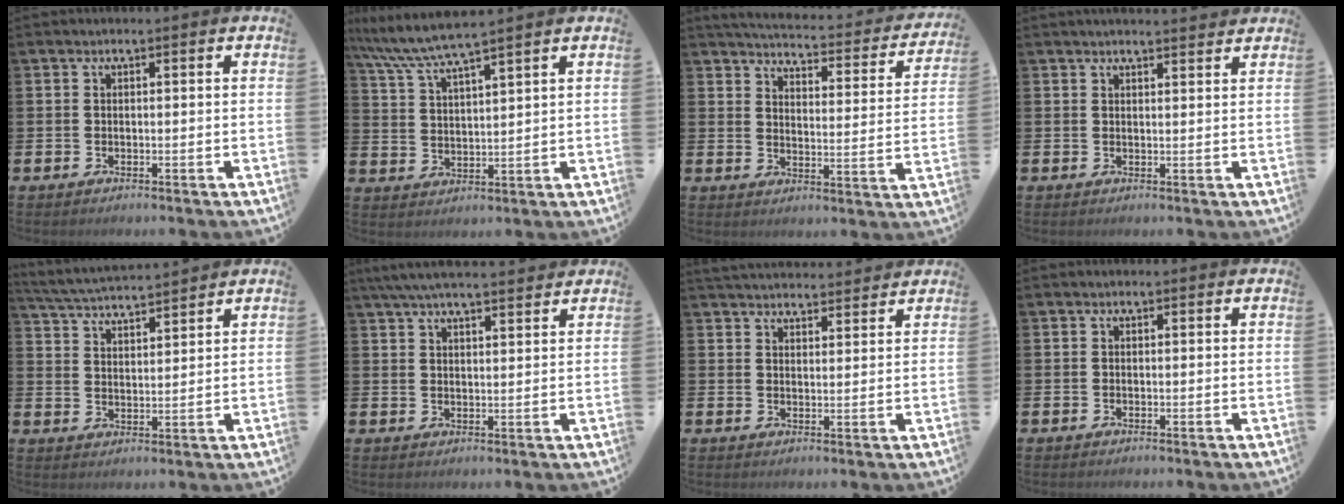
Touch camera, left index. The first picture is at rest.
{"total": 5.9, "force": [5.4, -0.2, 2.2], "torque": [-0.064, -0.027, 0.094]}
{"total": 4.2, "force": [4.1, 0.6, 1.0], "torque": [-0.038, -0.039, 0.064]}
{"total": 2.1, "force": [2.1, 0.1, 0.1], "torque": [0.006, -0.014, 0.036]}
{"total": 4.6, "force": [4.6, 0.1, 0.6], "torque": [-0.037, -0.029, 0.081]}
{"total": 5.4, "force": [5.1, 0.6, 1.9], "torque": [-0.046, -0.015, 0.093]}
{"total": 3.9, "force": [3.9, 0.7, 0.1], "torque": [-0.013, -0.020, 0.072]}
{"total": 0.0}